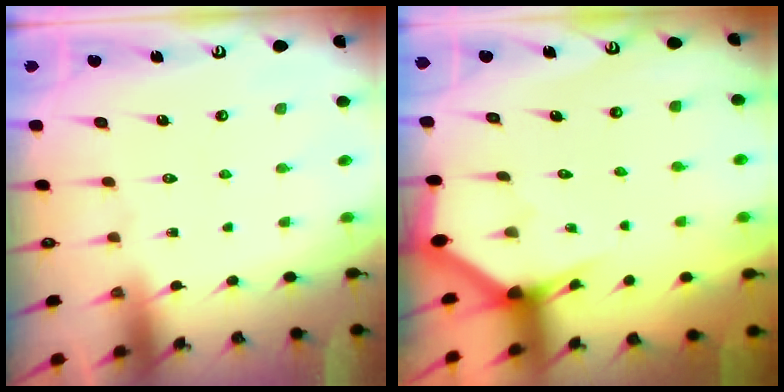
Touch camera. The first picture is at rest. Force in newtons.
{"total": 2.7, "press": 2.7, "slide": 0.1}